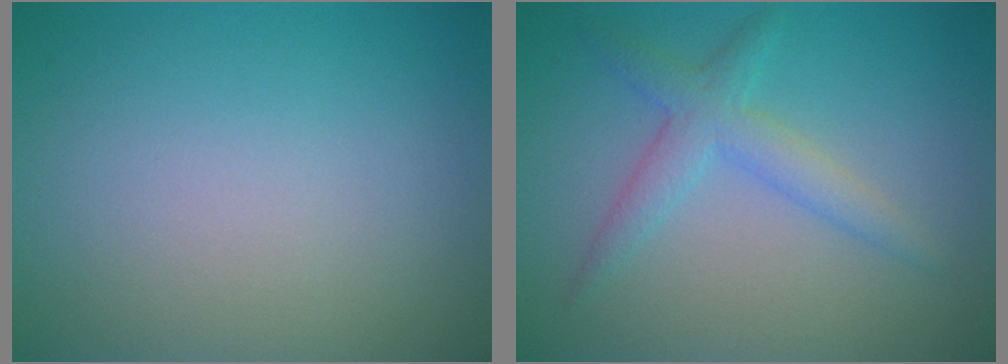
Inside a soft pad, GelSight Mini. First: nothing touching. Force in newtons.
{"total": 2.8, "press": 2.8, "slide": 0.1}